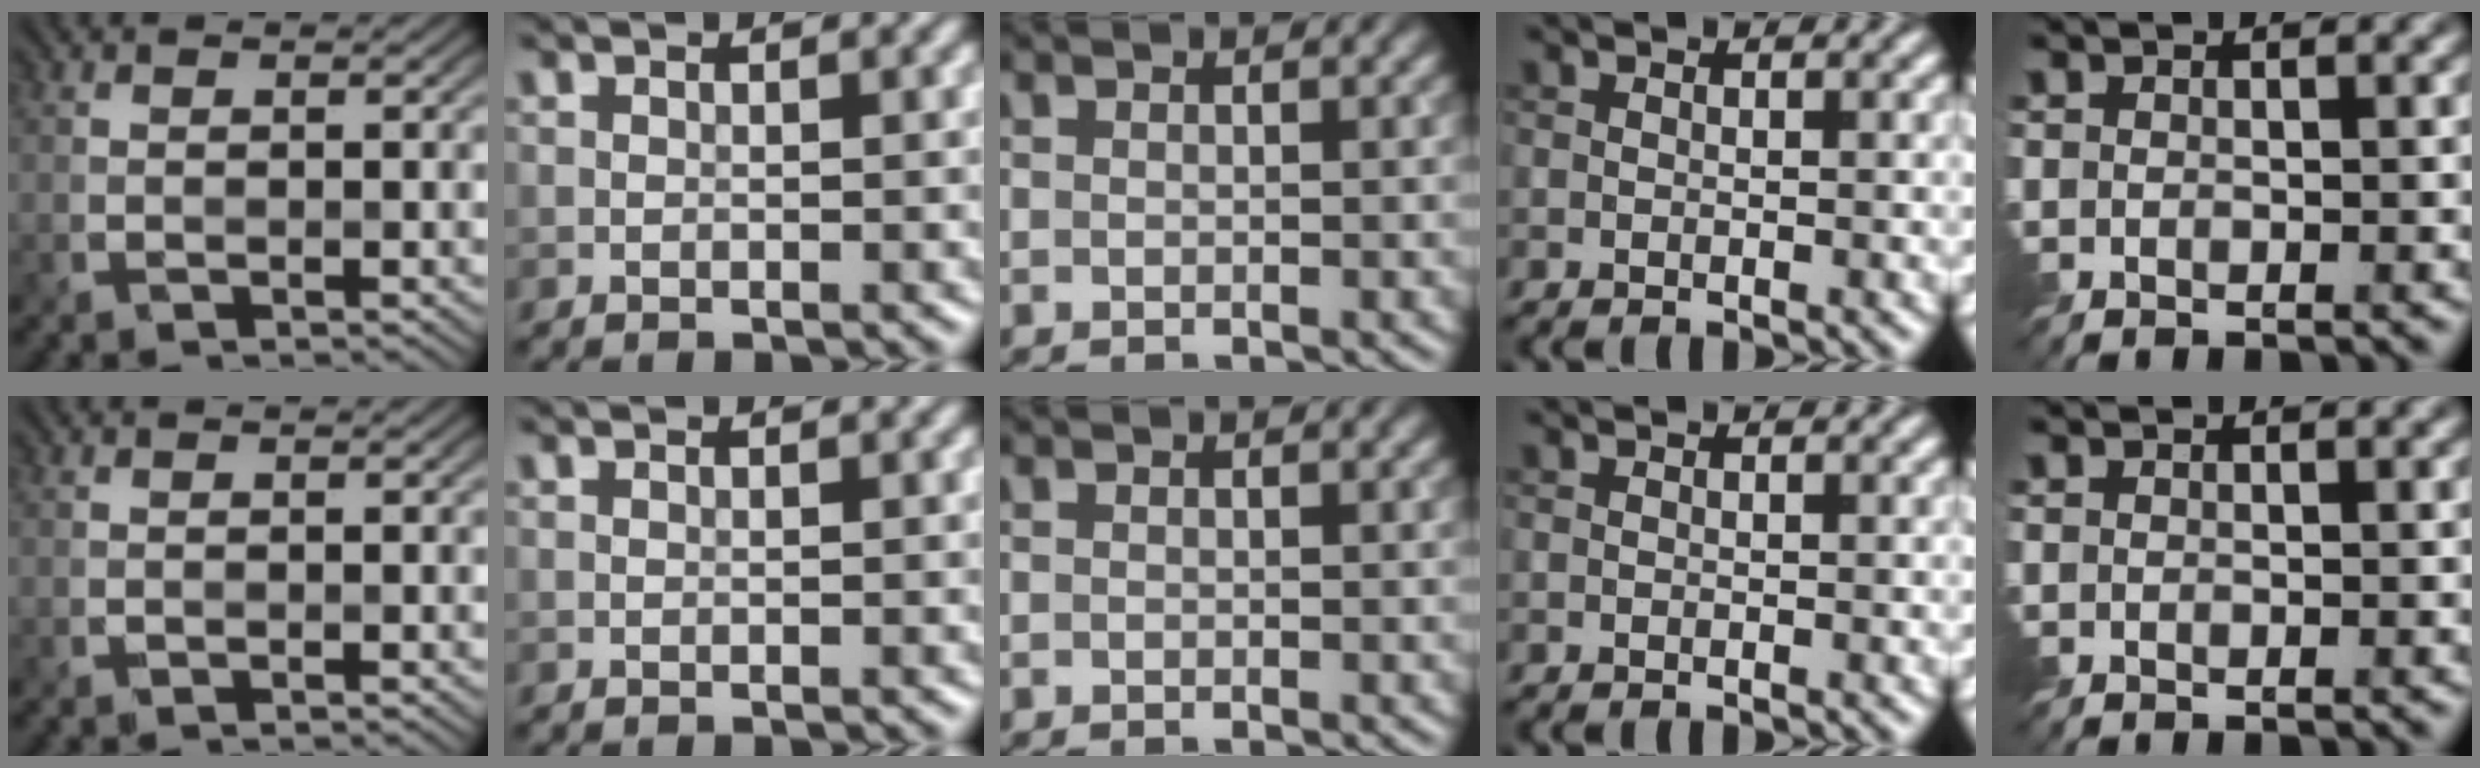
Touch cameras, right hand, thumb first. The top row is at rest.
{}